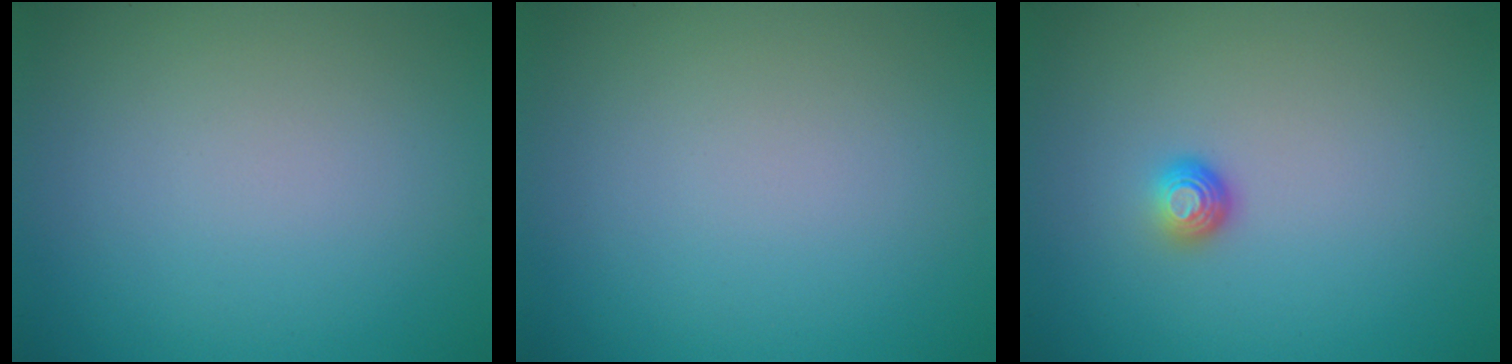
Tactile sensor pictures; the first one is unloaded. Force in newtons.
{"total": 0.0}
{"total": 1.5, "press": 1.0, "slide": 1.1}